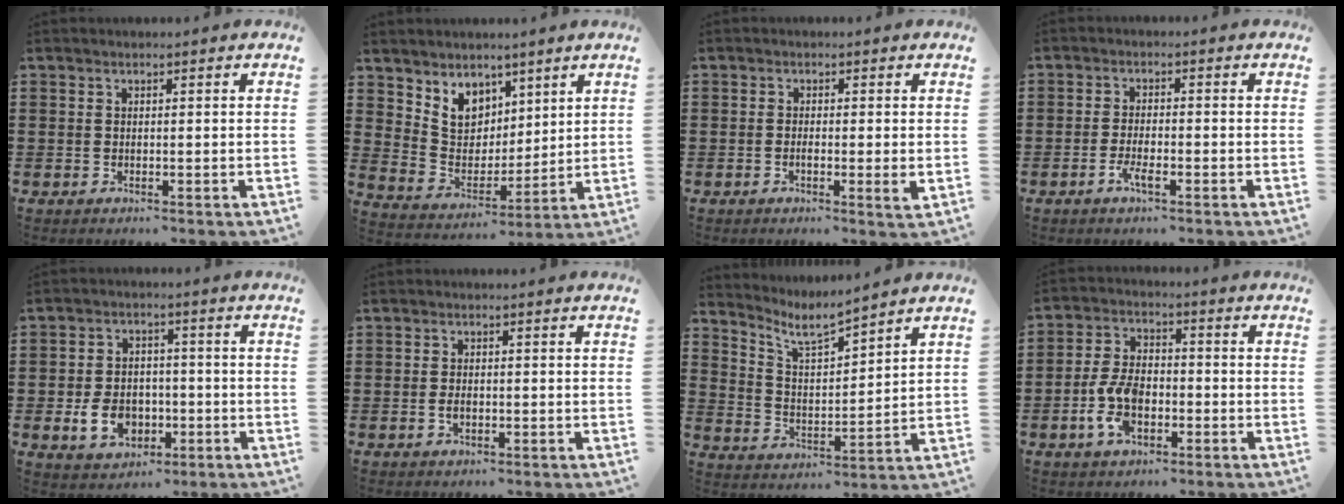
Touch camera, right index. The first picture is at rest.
{"total": 6.7, "force": [4.3, 5.1, 1.1], "torque": [-0.061, -0.017, 0.084]}
{"total": 2.0, "force": [-0.3, 0.4, 1.9], "torque": [-0.033, -0.002, -0.005]}
{"total": 2.8, "force": [-1.6, 0.7, 2.2], "torque": [-0.050, -0.001, -0.034]}
{"total": 6.6, "force": [-2.1, 4.9, 4.0], "torque": [-0.085, 0.002, -0.041]}
{"total": 1.5, "force": [-0.4, 0.8, 1.2], "torque": [-0.024, 0.000, -0.007]}
{"total": 5.9, "force": [5.2, 0.8, 2.7], "torque": [-0.071, -0.023, 0.091]}
{"total": 7.7, "force": [-2.4, 4.4, 5.9], "torque": [-0.143, 0.000, -0.052]}